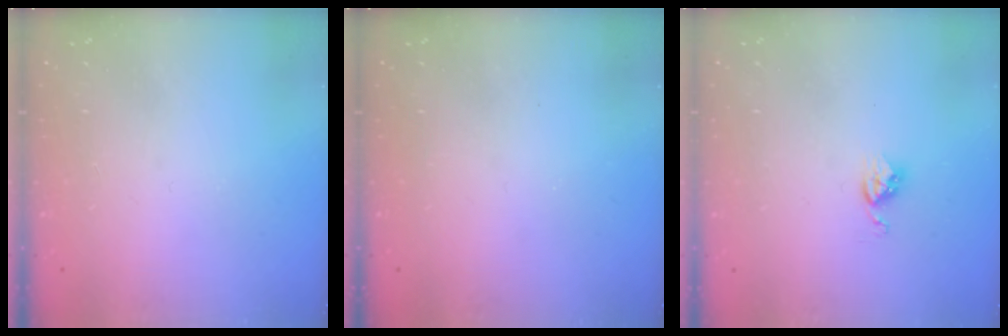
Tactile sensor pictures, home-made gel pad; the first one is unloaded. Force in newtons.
{"total": 0.0}
{"total": 3.6, "press": 3.6, "slide": 0.4}